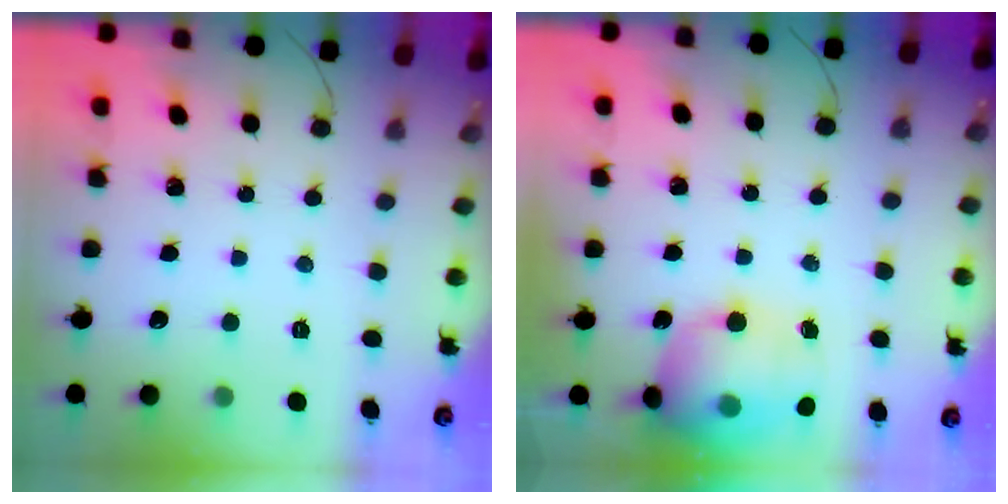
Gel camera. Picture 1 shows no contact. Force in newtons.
{"total": 17.8, "press": 17.5, "slide": 3.0}